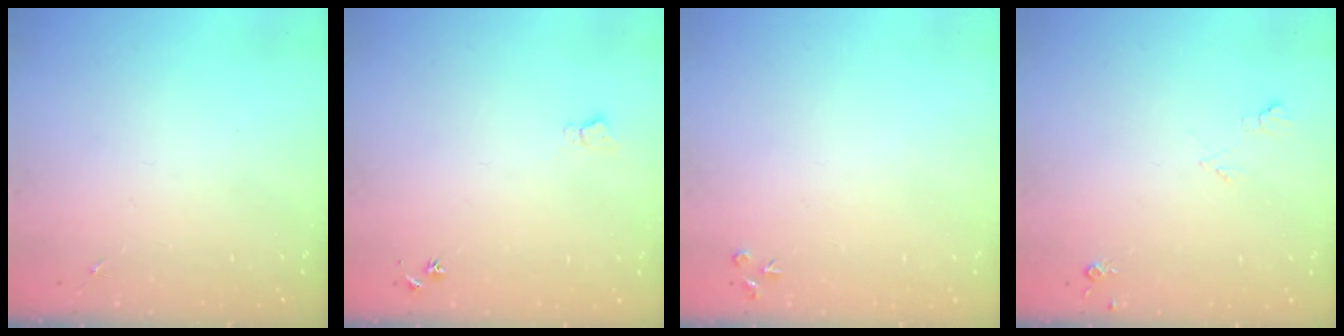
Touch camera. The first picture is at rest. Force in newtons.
{"total": 3.9, "press": 3.9, "slide": 0.4}
{"total": 3.5, "press": 3.5, "slide": 0.4}
{"total": 5.1, "press": 5.1, "slide": 0.8}